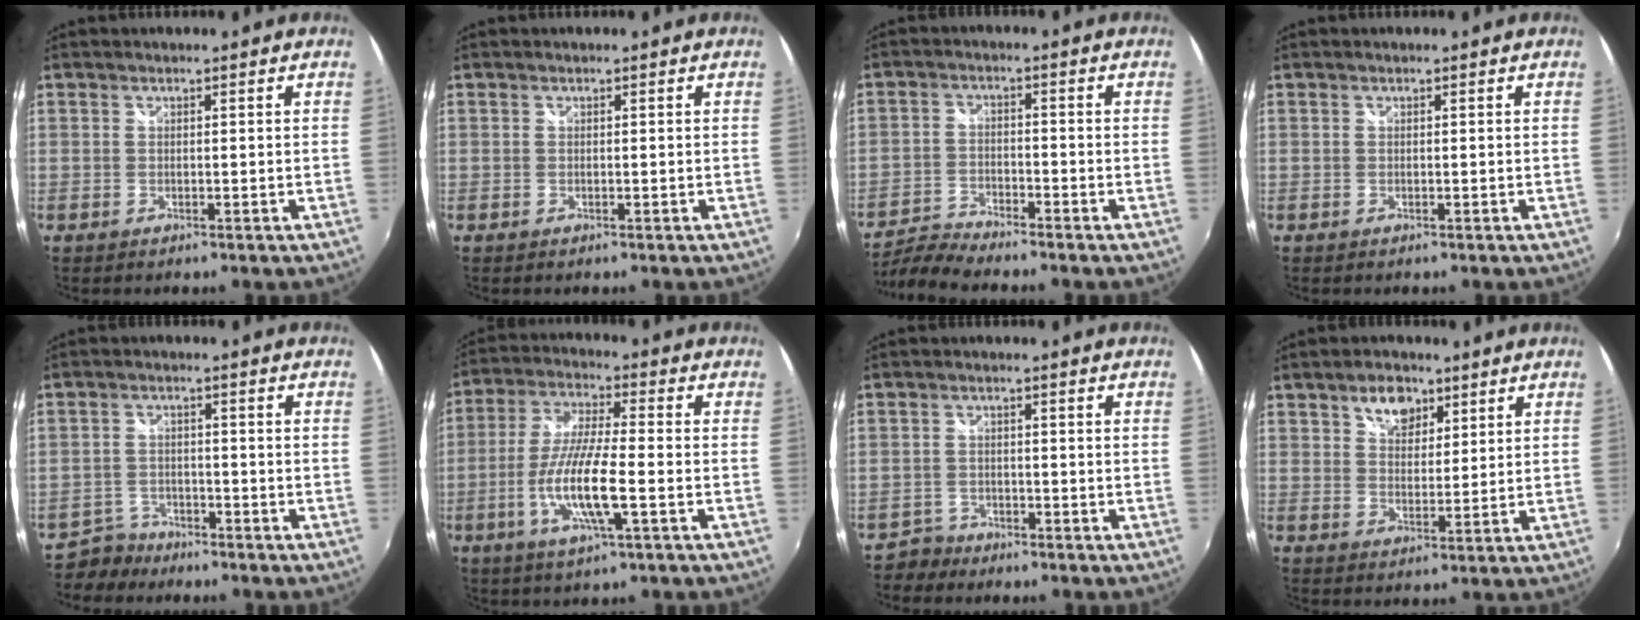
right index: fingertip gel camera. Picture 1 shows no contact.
{"total": 0.0}
{"total": 6.0, "force": [-5.9, 0.4, 1.3], "torque": [-0.039, 0.001, -0.122]}
{"total": 0.0}
{"total": 4.5, "force": [-3.8, 2.5, -0.1], "torque": [-0.010, 0.012, -0.071]}
{"total": 12.1, "force": [-3.6, 1.6, 11.5], "torque": [-0.233, -0.009, -0.070]}
{"total": 3.0, "force": [-2.4, 1.6, -0.6], "torque": [0.004, 0.010, -0.046]}
{"total": 6.3, "force": [3.8, 3.9, 3.2], "torque": [-0.044, 0.011, 0.067]}